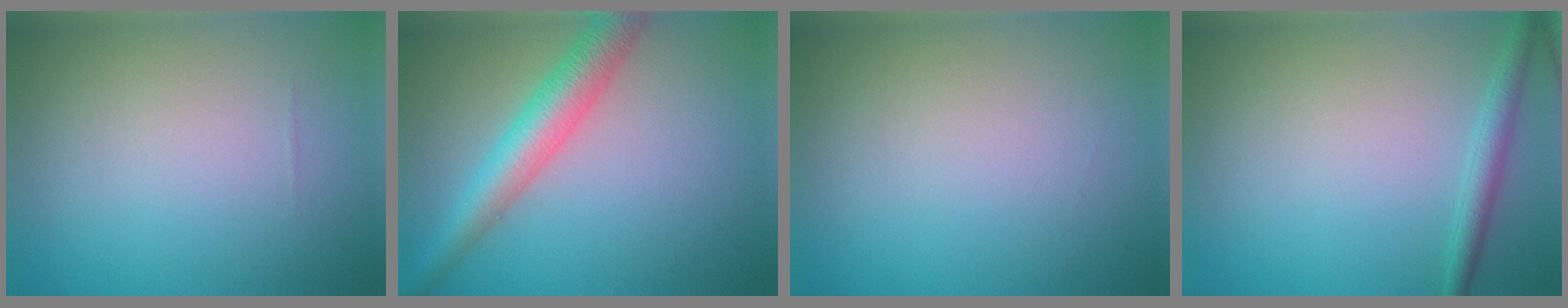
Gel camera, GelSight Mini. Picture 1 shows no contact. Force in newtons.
{"total": 5.0, "press": 5.0, "slide": 0.2}
{"total": 0.0}
{"total": 1.8, "press": 1.8, "slide": 0.1}